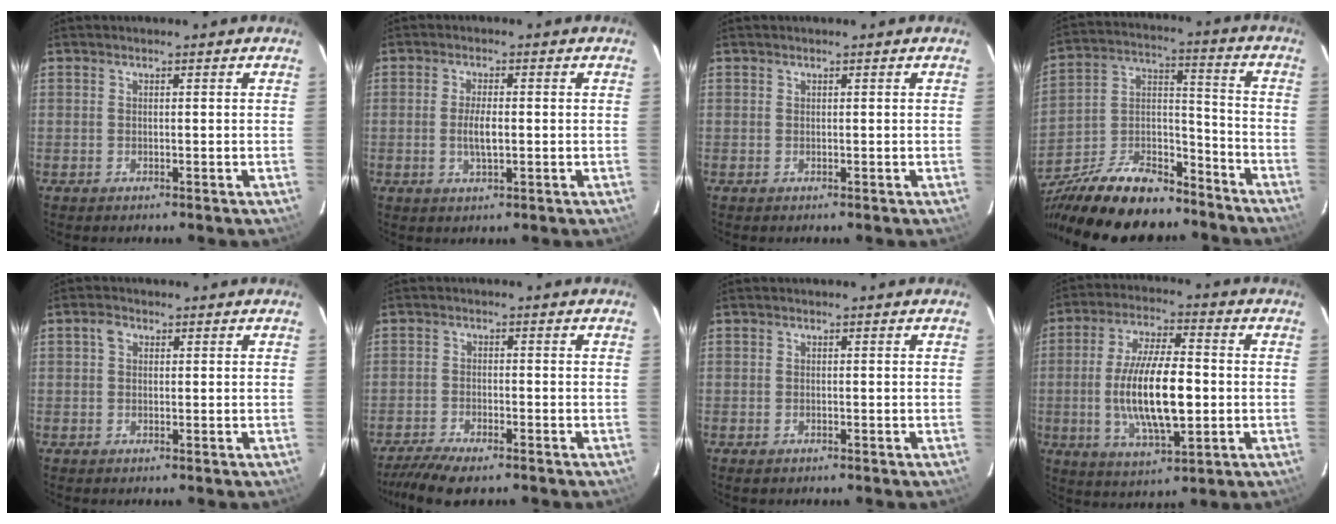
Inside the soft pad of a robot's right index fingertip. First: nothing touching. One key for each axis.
{"total": 3.6, "fx": -0.4, "fy": 1.0, "fz": 3.4, "tx": -0.065, "ty": -0.005, "tz": -0.005}
{"total": 0.0}
{"total": 23.2, "fx": -17.6, "fy": 9.8, "fz": 11.6, "tx": -0.241, "ty": 0.018, "tz": -0.282}
{"total": 2.0, "fx": 0.6, "fy": 1.6, "fz": 1.0, "tx": -0.018, "ty": 0.009, "tz": 0.008}
{"total": 7.5, "fx": -6.1, "fy": 1.6, "fz": 4.1, "tx": -0.106, "ty": -0.022, "tz": -0.110}
{"total": 0.6, "fx": -0.4, "fy": 0.5, "fz": 0.2, "tx": -0.004, "ty": -0.002, "tz": -0.008}
{"total": 15.0, "fx": -1.5, "fy": 5.0, "fz": 14.1, "tx": -0.269, "ty": -0.007, "tz": -0.022}